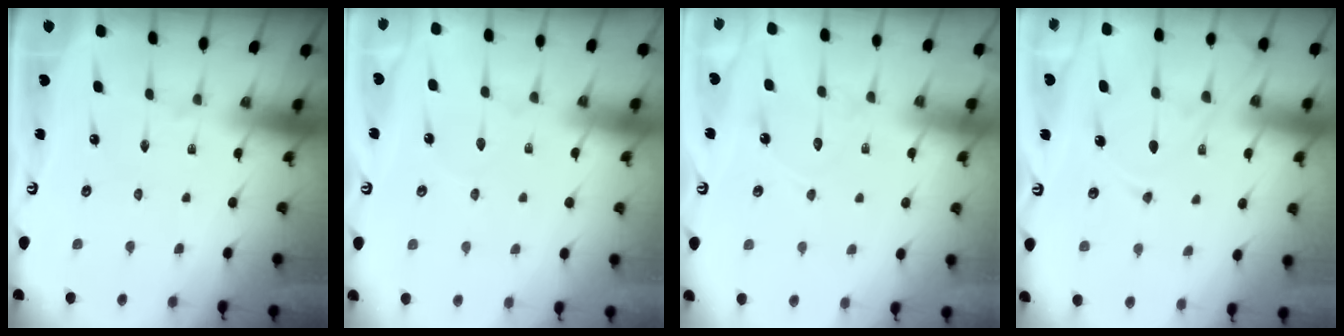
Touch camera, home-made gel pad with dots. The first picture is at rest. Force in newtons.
{"total": 6.0, "press": 6.0, "slide": 0.6}
{"total": 7.8, "press": 7.8, "slide": 0.7}
{"total": 11.8, "press": 11.8, "slide": 1.1}